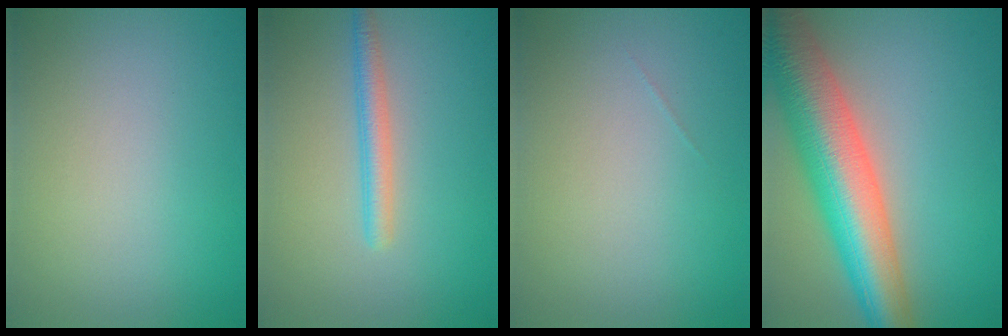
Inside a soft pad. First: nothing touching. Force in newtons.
{"total": 2.3, "press": 2.3, "slide": 0.1}
{"total": 0.0}
{"total": 11.0, "press": 11.0, "slide": 0.6}